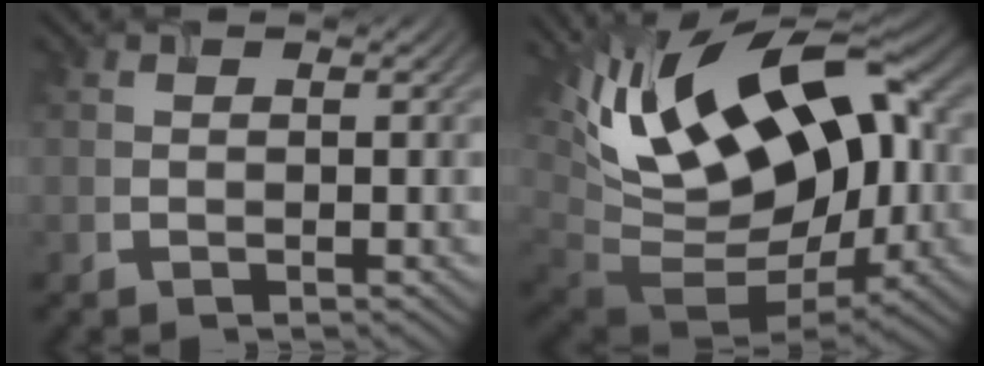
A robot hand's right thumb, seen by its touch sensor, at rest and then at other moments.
{"total": 19.9, "force": [4.8, 11.1, 15.8], "torque": [-0.285, 0.005, 0.090]}